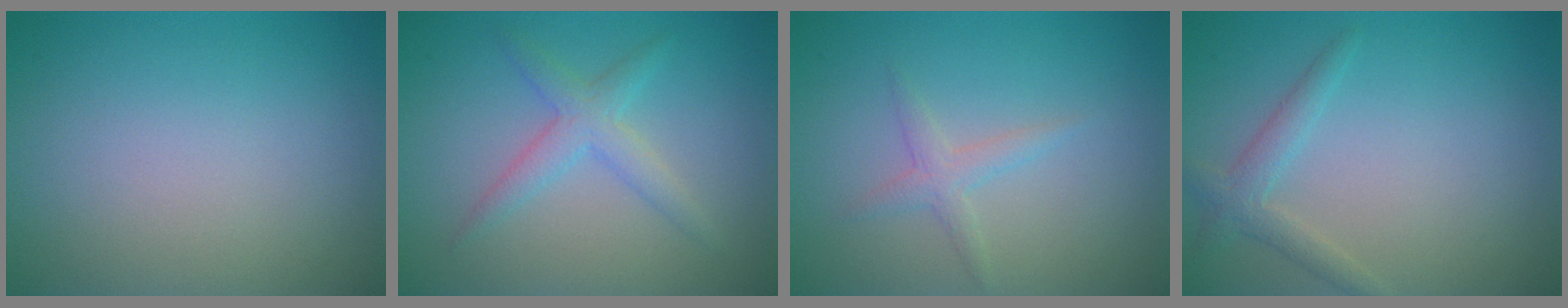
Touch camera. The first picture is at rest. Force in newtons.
{"total": 2.6, "press": 2.6, "slide": 0.0}
{"total": 1.6, "press": 1.6, "slide": 0.1}
{"total": 2.0, "press": 2.0, "slide": 0.1}